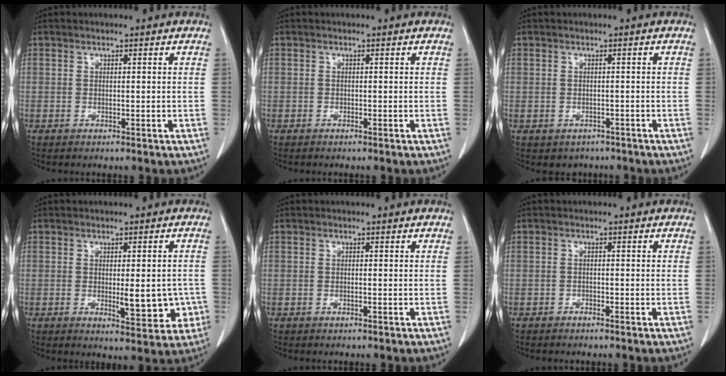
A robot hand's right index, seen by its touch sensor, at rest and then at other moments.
{"total": 0.0}
{"total": 2.6, "force": [-1.5, 2.0, 0.1], "torque": [-0.001, 0.007, -0.019]}
{"total": 7.1, "force": [-1.2, 2.6, 6.5], "torque": [-0.075, -0.008, -0.009]}
{"total": 0.0}
{"total": 0.7, "force": [-0.6, 0.3, 0.1], "torque": [-0.001, 0.002, -0.014]}